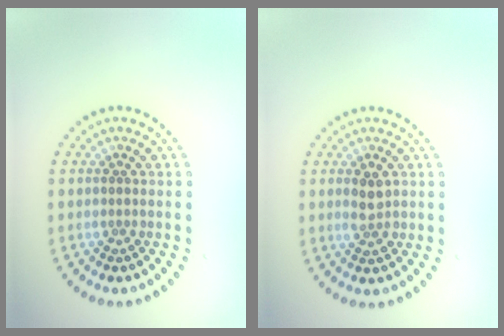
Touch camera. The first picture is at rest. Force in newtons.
{"total": 2.0, "press": 2.0, "slide": 0.4}